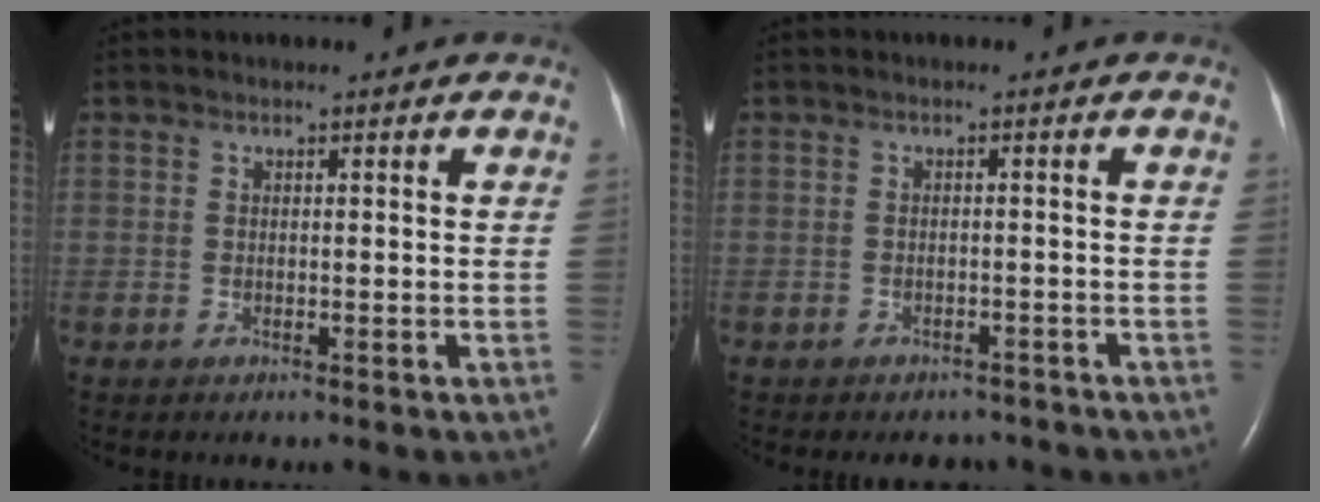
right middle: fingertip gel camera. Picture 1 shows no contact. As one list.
[{"total": 4.2, "force": [-3.7, 1.9, 0.6], "torque": [-0.011, 0.004, -0.044]}]